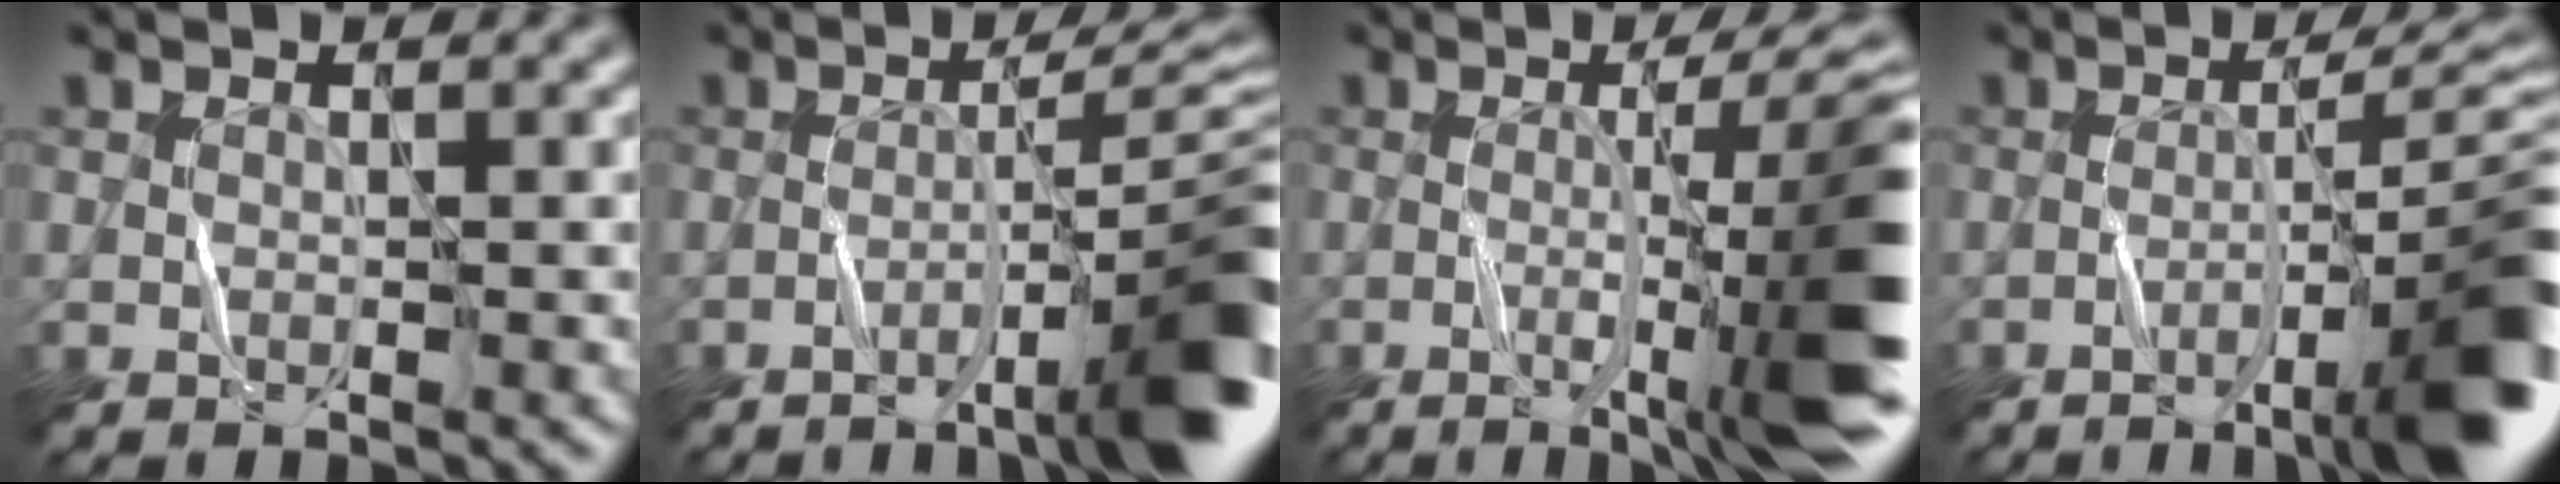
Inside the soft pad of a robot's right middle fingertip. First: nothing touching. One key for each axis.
{"total": 10.5, "fx": -4.2, "fy": 1.7, "fz": 9.4, "tx": -0.119, "ty": 0.011, "tz": -0.066}
{"total": 12.2, "fx": -2.0, "fy": 2.3, "fz": 11.8, "tx": -0.151, "ty": 0.006, "tz": -0.029}
{"total": 11.6, "fx": -4.7, "fy": 2.1, "fz": 10.4, "tx": -0.130, "ty": 0.009, "tz": -0.070}